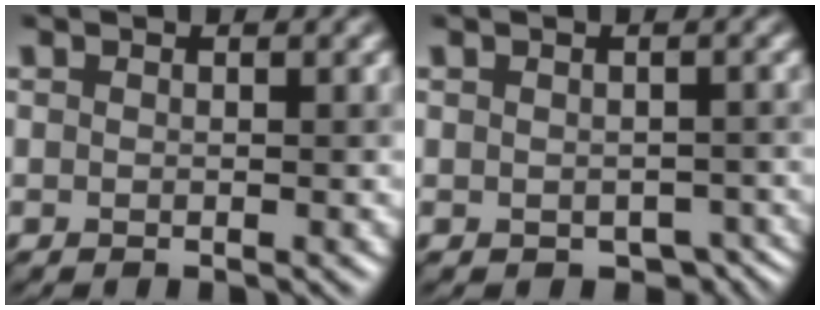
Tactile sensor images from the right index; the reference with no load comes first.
{"total": 3.4, "force": [-1.7, 2.2, 1.9], "torque": [-0.020, -0.021, -0.014]}